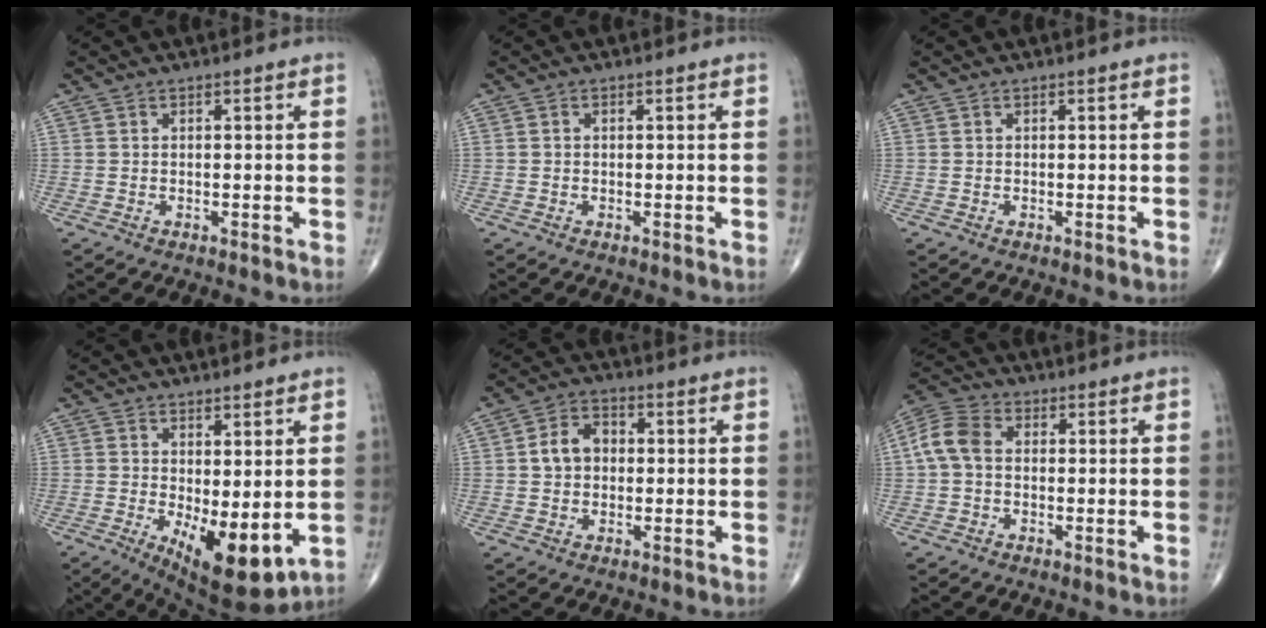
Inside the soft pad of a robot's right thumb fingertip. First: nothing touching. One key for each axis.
{"total": 0.0}
{"total": 0.0}
{"total": 10.5, "fx": -1.4, "fy": 4.1, "fz": 9.6, "tx": -0.140, "ty": -0.024, "tz": -0.006}
{"total": 6.2, "fx": 0.3, "fy": 4.7, "fz": 3.9, "tx": -0.060, "ty": 0.018, "tz": -0.001}
{"total": 6.8, "fx": 0.2, "fy": 4.8, "fz": 4.8, "tx": -0.101, "ty": 0.021, "tz": -0.007}